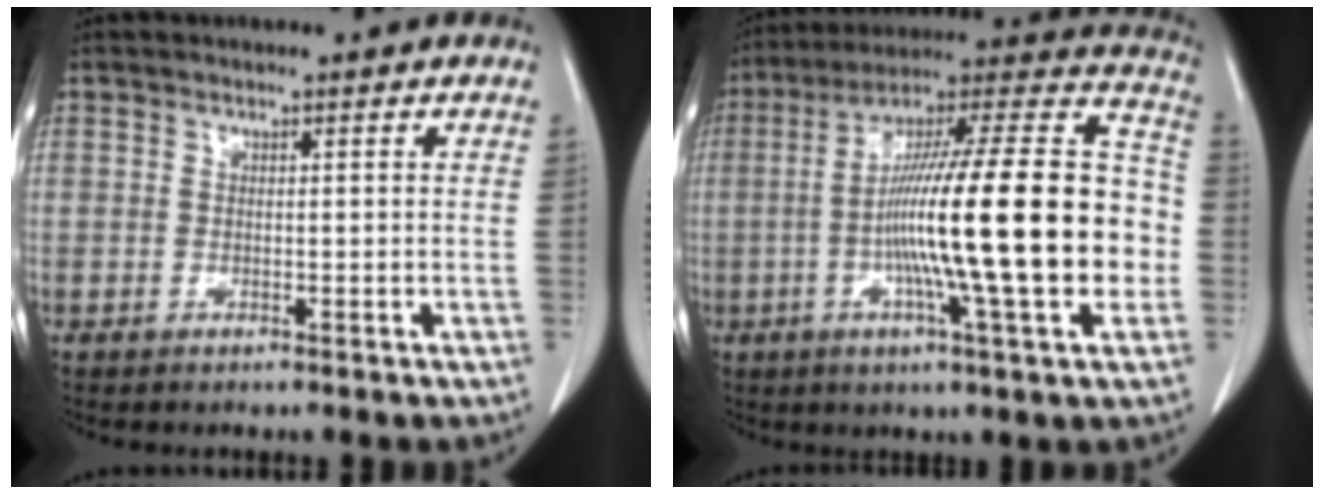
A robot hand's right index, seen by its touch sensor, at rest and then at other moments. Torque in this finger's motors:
{"motor_torque": [1.87, -0.27, 0.76, 0.21]}